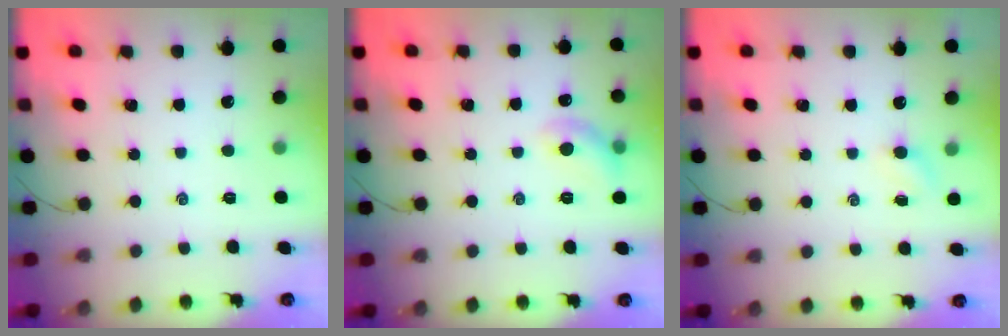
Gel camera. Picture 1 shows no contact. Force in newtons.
{"total": 6.8, "press": 6.7, "slide": 1.2}
{"total": 2.7, "press": 2.6, "slide": 0.8}